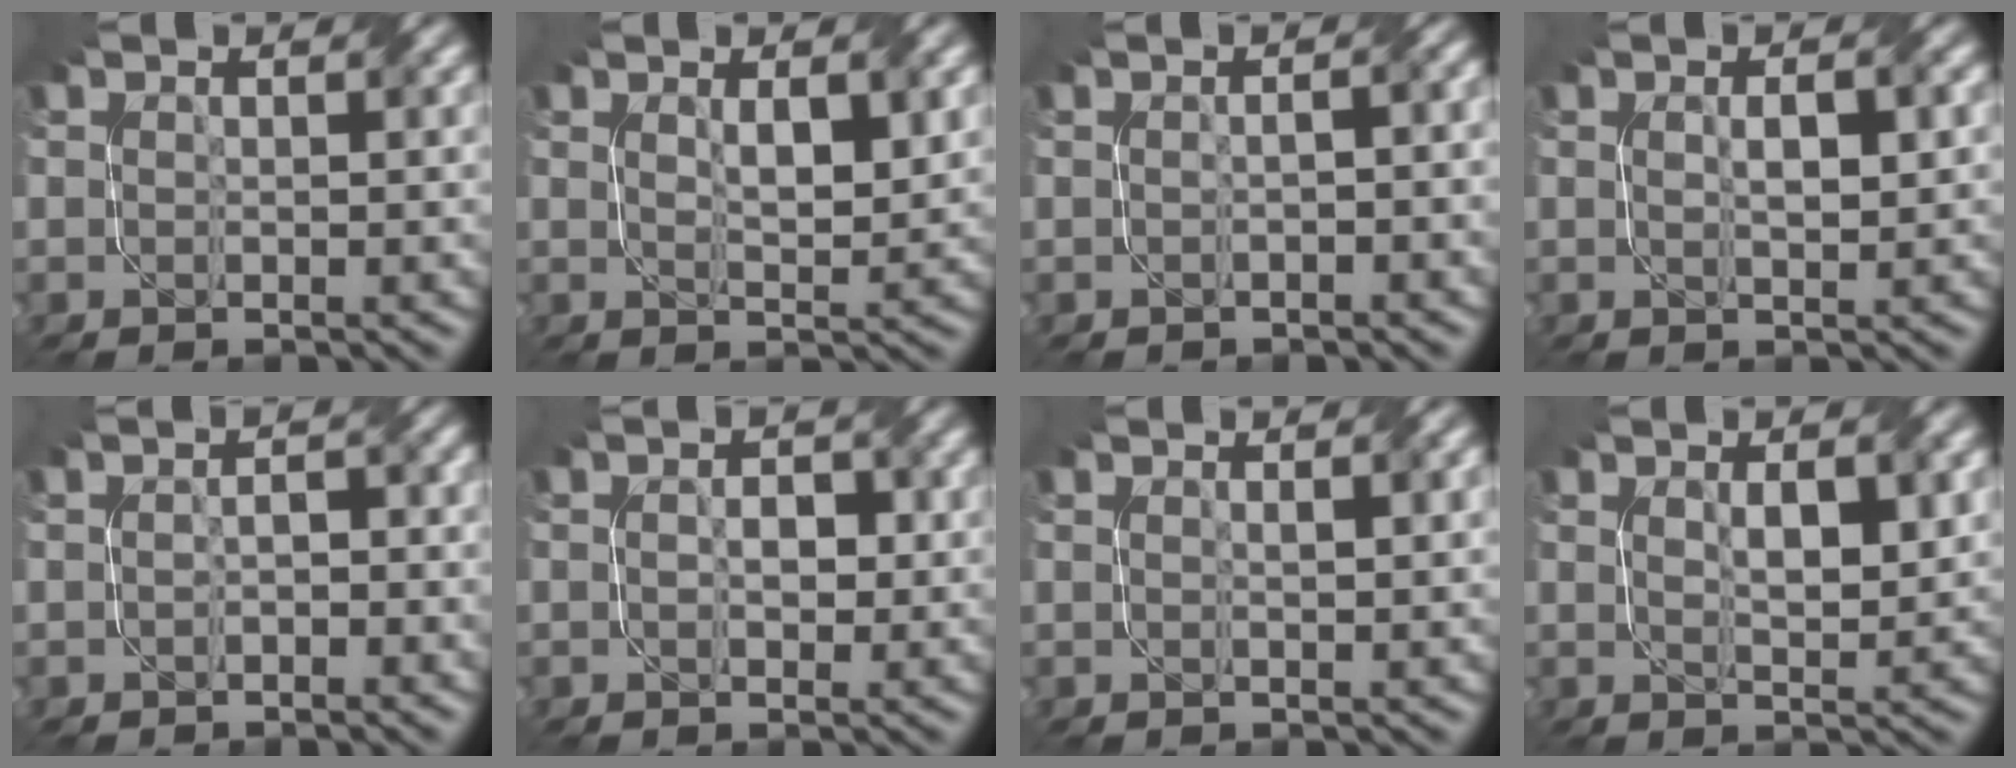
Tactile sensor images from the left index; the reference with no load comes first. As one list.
[{"total": 2.5, "force": [0.8, 0.7, 2.3], "torque": [-0.044, 0.000, 0.020]}, {"total": 2.4, "force": [0.0, 1.1, 2.2], "torque": [-0.021, 0.009, -0.013]}, {"total": 2.3, "force": [0.3, 0.6, 2.2], "torque": [-0.041, 0.003, 0.010]}, {"total": 1.6, "force": [-0.7, 0.6, 1.2], "torque": [-0.022, 0.003, -0.015]}, {"total": 1.8, "force": [-0.2, 1.1, 1.4], "torque": [-0.021, 0.004, -0.004]}, {"total": 1.6, "force": [0.6, 0.5, 1.5], "torque": [-0.016, 0.006, 0.004]}, {"total": 2.9, "force": [0.8, 0.9, 2.7], "torque": [-0.052, 0.001, 0.018]}]